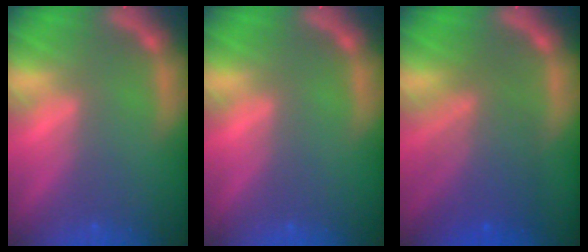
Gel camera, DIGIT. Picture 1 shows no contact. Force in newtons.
{"total": 0.0}
{"total": 7.0}